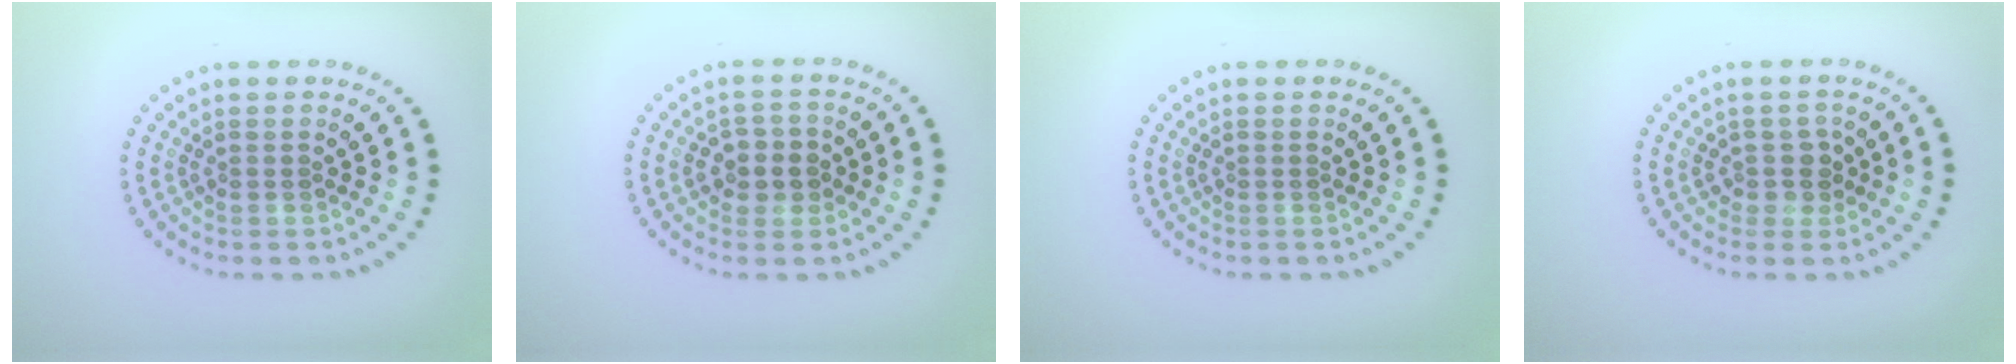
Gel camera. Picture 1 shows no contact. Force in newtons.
{"total": 2.7, "press": 2.6, "slide": 0.8}
{"total": 0.0}
{"total": 1.9, "press": 1.6, "slide": 0.9}